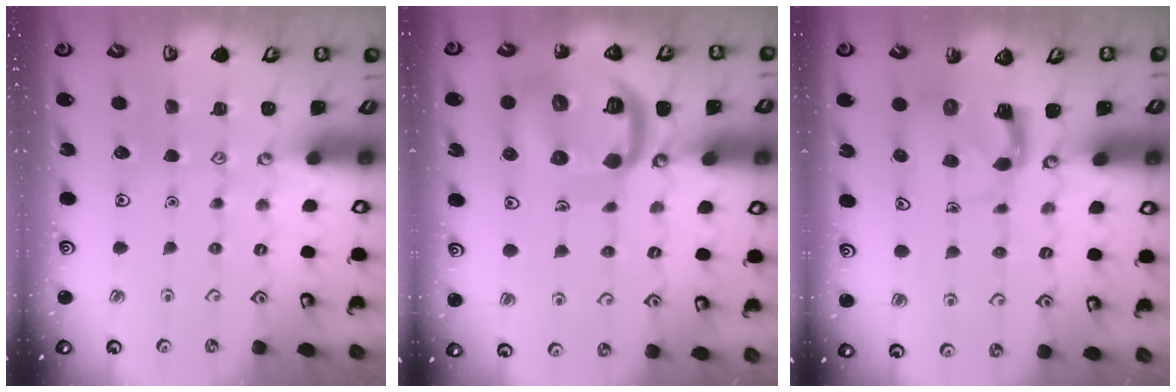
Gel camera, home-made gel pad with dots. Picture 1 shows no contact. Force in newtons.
{"total": 17.4, "press": 17.3, "slide": 1.9}
{"total": 3.9, "press": 3.9, "slide": 0.7}